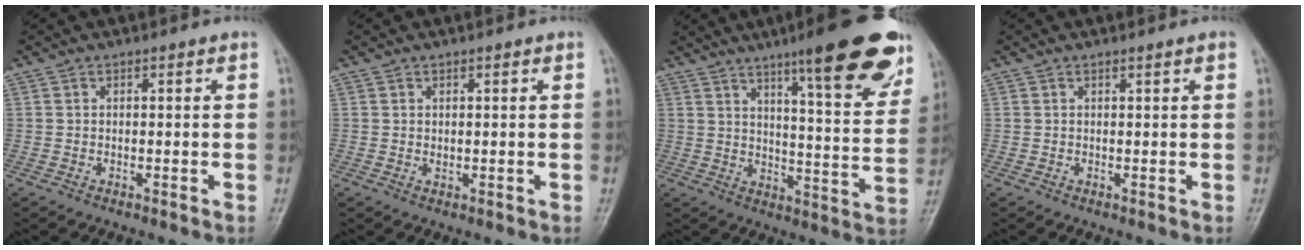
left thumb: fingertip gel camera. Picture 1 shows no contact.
{"total": 0.9, "force": [0.4, 0.6, 0.5], "torque": [-0.005, -0.003, 0.006]}
{"total": 20.8, "force": [13.1, 3.9, 15.7], "torque": [-0.178, -0.058, 0.177]}
{"total": 0.8, "force": [0.6, 0.0, 0.6], "torque": [-0.008, -0.001, 0.007]}